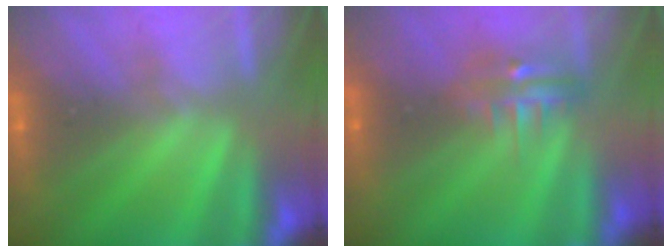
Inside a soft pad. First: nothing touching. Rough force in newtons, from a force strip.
{"total": 4.8}